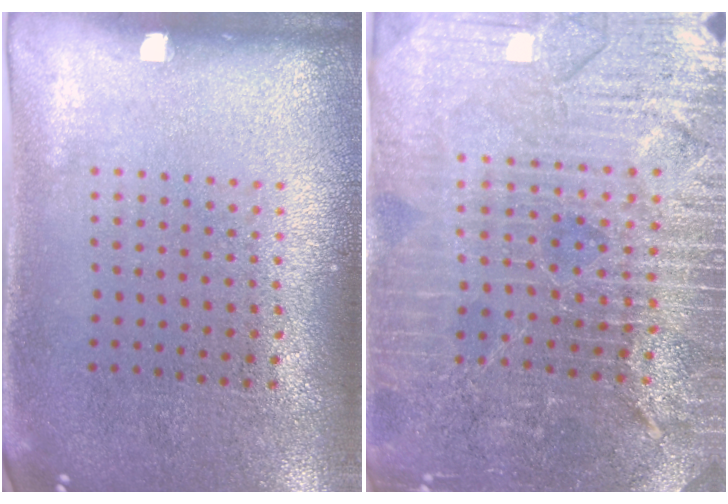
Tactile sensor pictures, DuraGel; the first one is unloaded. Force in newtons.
{"total": 4.8, "press": 4.5, "slide": 1.7}